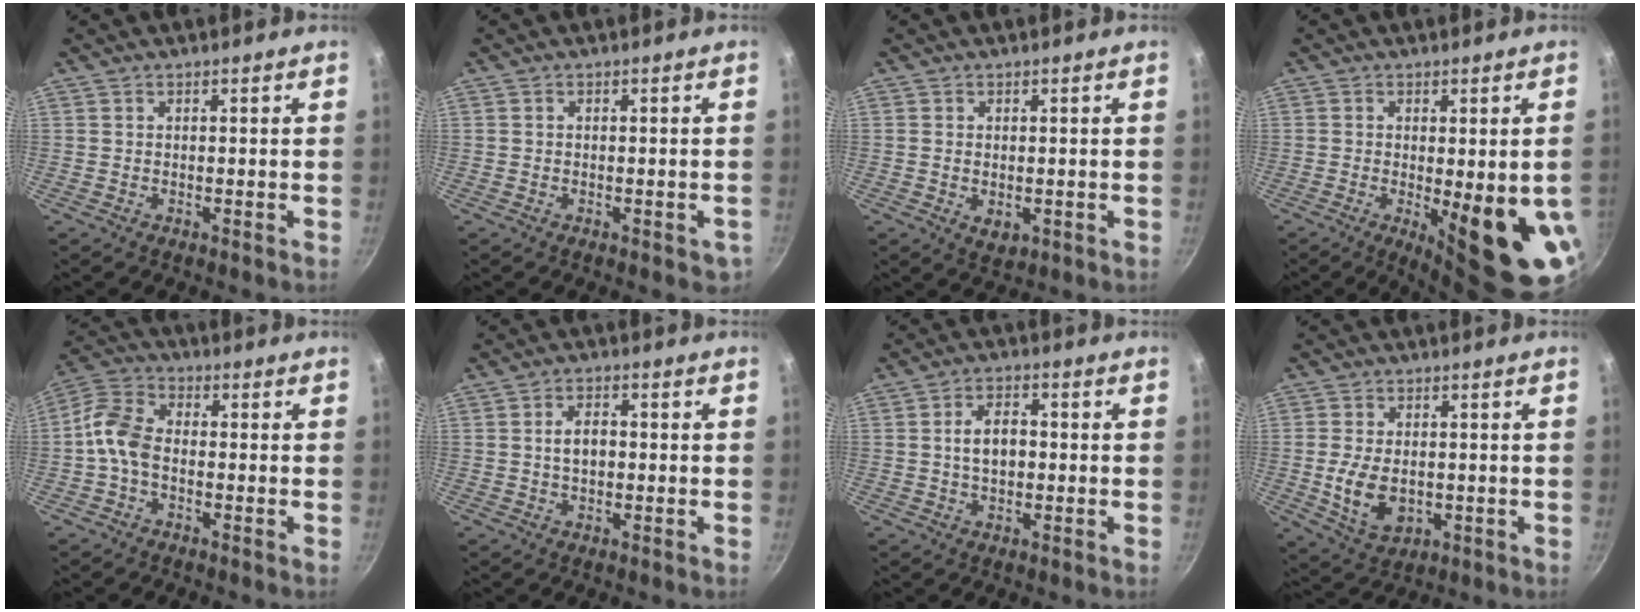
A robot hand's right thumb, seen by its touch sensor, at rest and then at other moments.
{"total": 2.2, "force": [-0.9, 1.3, 1.5], "torque": [-0.007, 0.007, -0.008]}
{"total": 3.5, "force": [-0.5, 2.3, 2.6], "torque": [-0.041, -0.011, -0.005]}
{"total": 15.5, "force": [-3.0, 4.6, 14.5], "torque": [-0.166, -0.025, -0.028]}
{"total": 7.6, "force": [-1.7, 4.9, 5.5], "torque": [-0.110, 0.033, -0.050]}
{"total": 4.4, "force": [-0.1, 2.7, 3.5], "torque": [-0.050, 0.015, -0.003]}
{"total": 5.4, "force": [-0.1, 3.3, 4.3], "torque": [-0.061, 0.016, -0.005]}
{"total": 9.0, "force": [-0.9, 5.9, 6.7], "torque": [-0.121, -0.002, -0.004]}